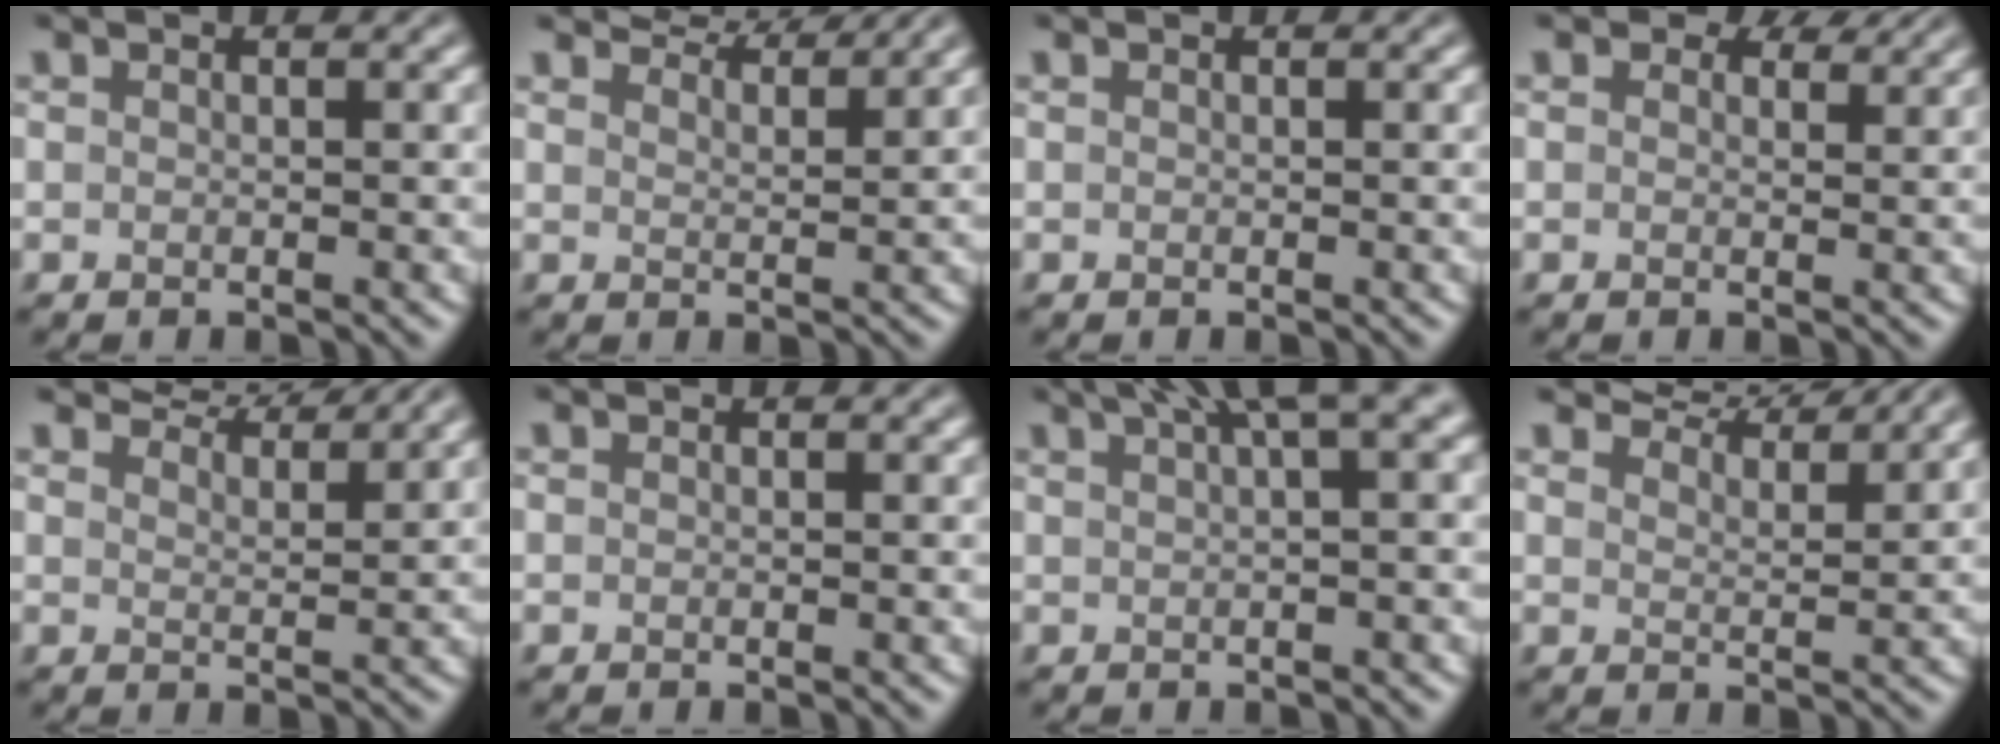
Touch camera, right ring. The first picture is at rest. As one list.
[{"total": 4.5, "force": [4.4, 0.4, 1.1], "torque": [-0.019, 0.002, 0.059]}, {"total": 0.0}, {"total": 2.8, "force": [2.0, 1.4, 1.4], "torque": [-0.024, -0.002, 0.018]}, {"total": 5.3, "force": [5.1, 0.5, 1.4], "torque": [-0.026, 0.004, 0.067]}, {"total": 0.0}, {"total": 5.4, "force": [3.2, 1.1, 4.3], "torque": [-0.044, 0.020, 0.047]}, {"total": 6.1, "force": [5.8, 0.8, 1.7], "torque": [-0.032, 0.005, 0.076]}]